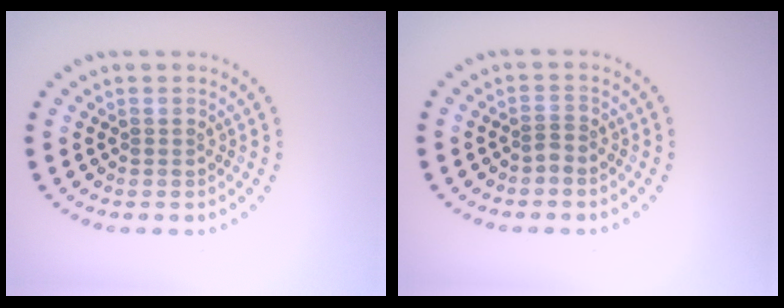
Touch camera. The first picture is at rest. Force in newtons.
{"total": 0.9, "press": 0.5, "slide": 0.7}